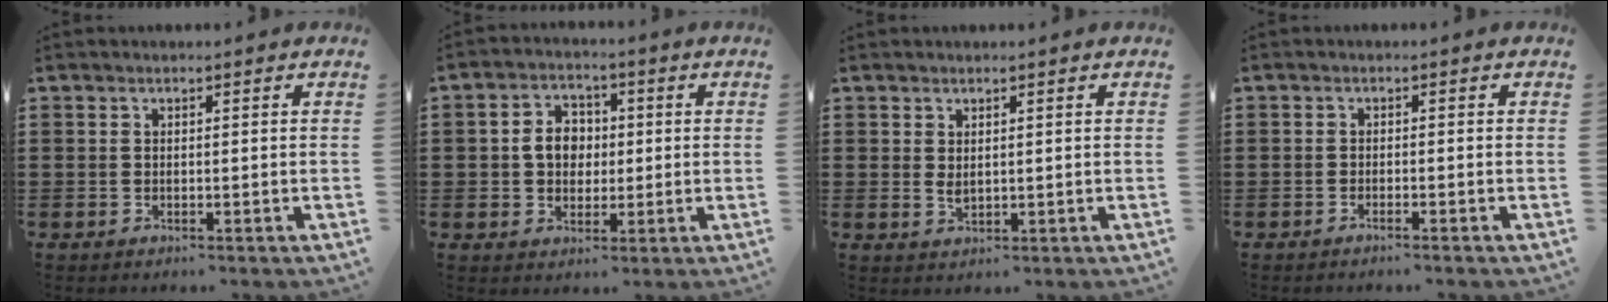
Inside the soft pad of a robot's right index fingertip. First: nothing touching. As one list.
[{"total": 5.4, "force": [0.1, 4.4, 3.1], "torque": [-0.065, 0.013, -0.004]}, {"total": 1.5, "force": [0.9, 0.6, 1.1], "torque": [-0.023, 0.002, 0.015]}, {"total": 0.8, "force": [-0.8, -0.1, 0.3], "torque": [-0.006, -0.001, -0.016]}]